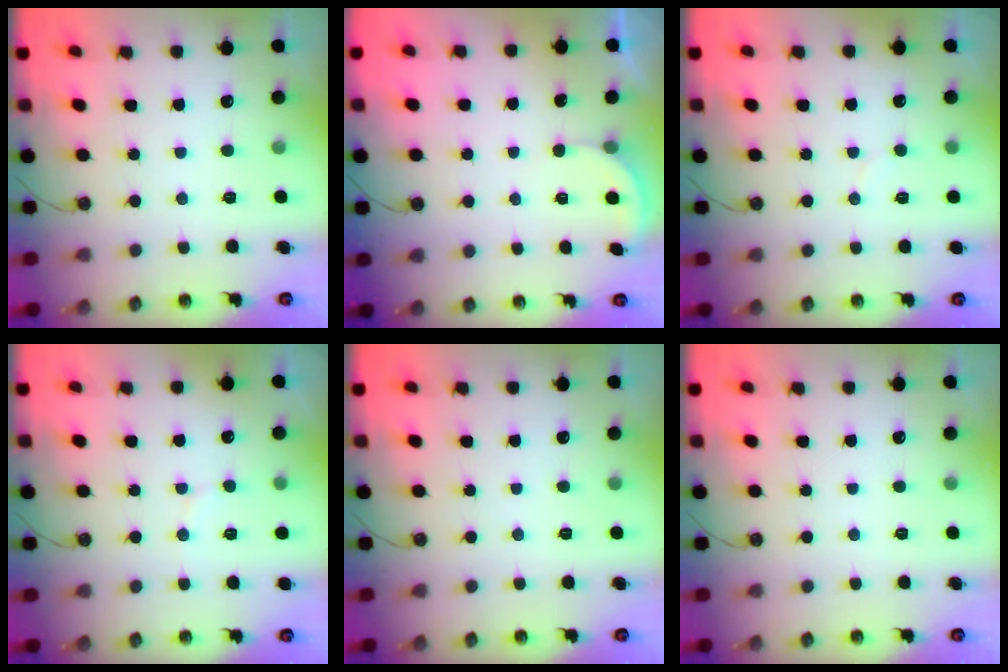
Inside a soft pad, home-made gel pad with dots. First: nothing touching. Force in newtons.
{"total": 1.4, "press": 1.3, "slide": 0.5}
{"total": 4.2, "press": 4.2, "slide": 0.2}
{"total": 5.0, "press": 4.9, "slide": 0.9}
{"total": 0.0}
{"total": 0.0}